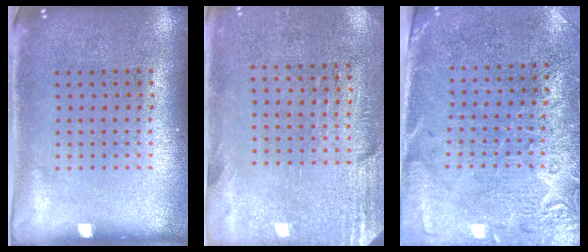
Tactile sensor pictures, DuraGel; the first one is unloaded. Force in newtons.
{"total": 2.8, "press": 2.4, "slide": 1.5}
{"total": 2.7, "press": 2.4, "slide": 1.3}